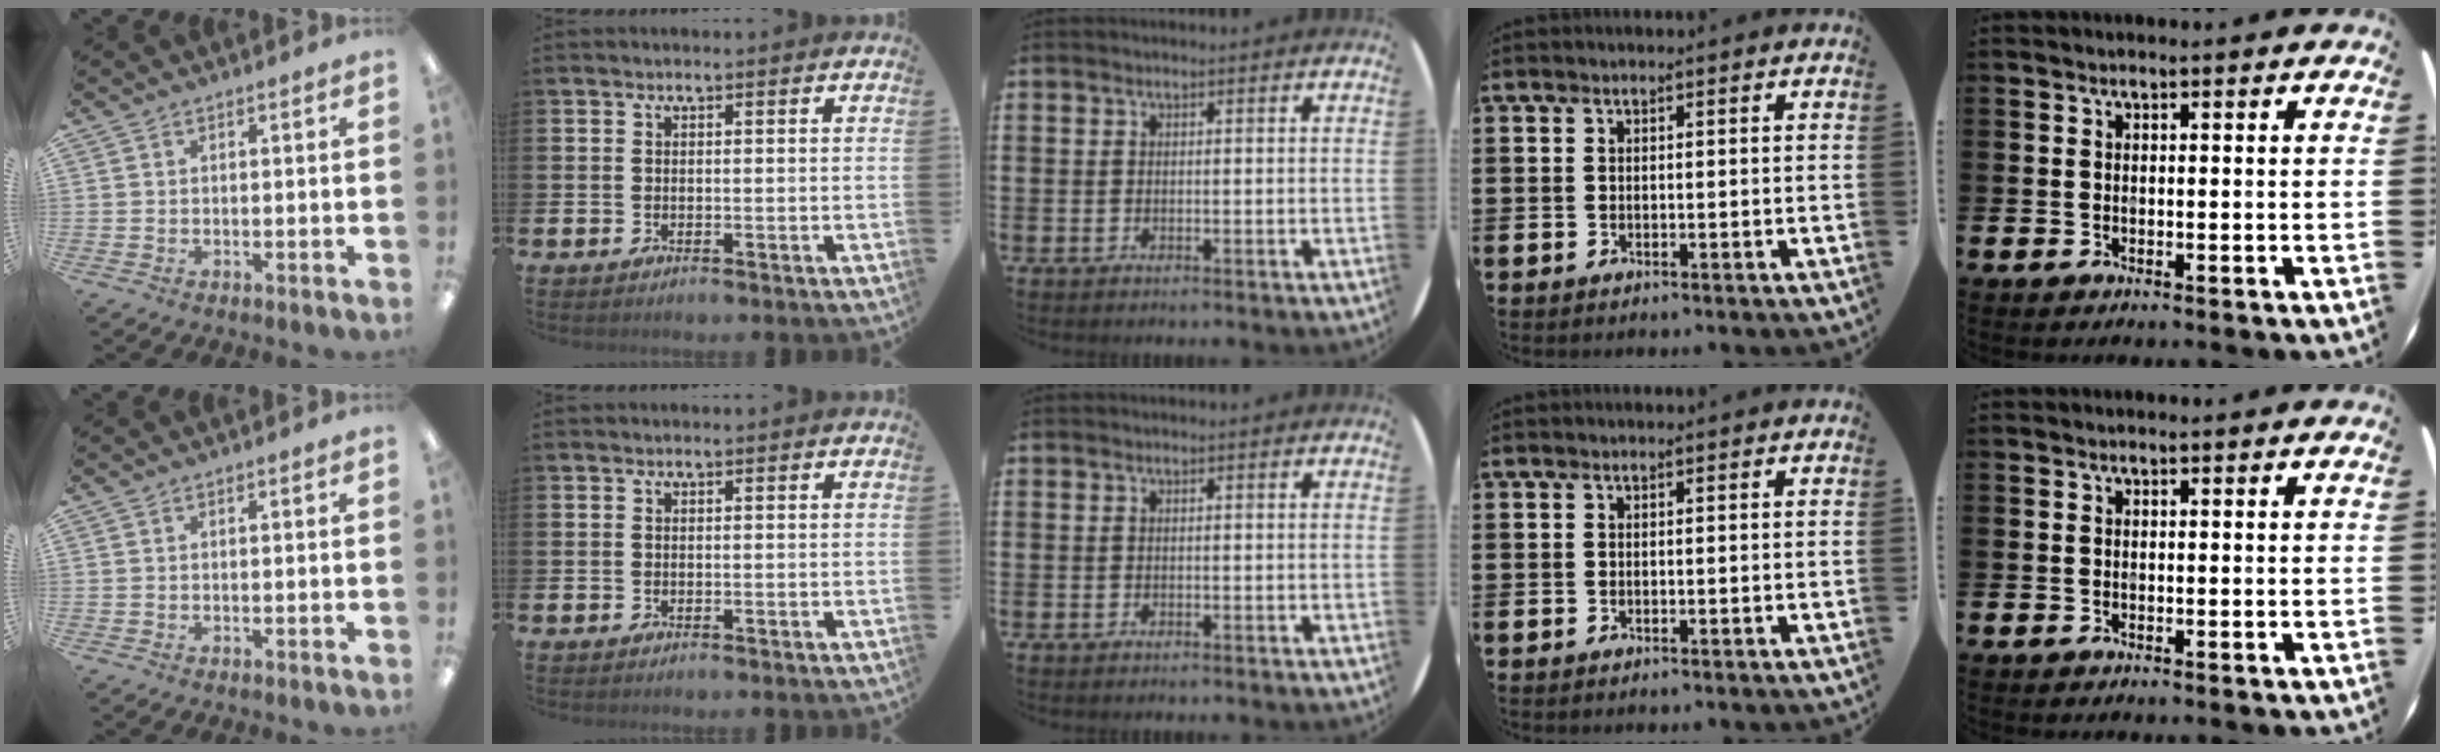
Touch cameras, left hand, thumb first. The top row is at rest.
{}